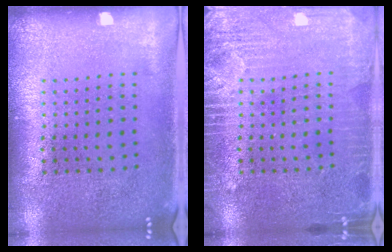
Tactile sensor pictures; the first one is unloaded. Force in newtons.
{"total": 3.9, "press": 3.9, "slide": 0.5}